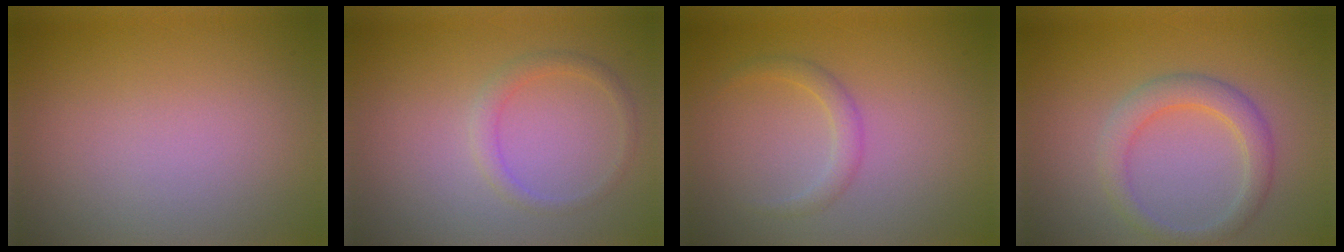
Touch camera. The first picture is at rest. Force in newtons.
{"total": 1.4, "press": 1.4, "slide": 0.1}
{"total": 1.4, "press": 1.4, "slide": 0.0}
{"total": 3.0, "press": 3.0, "slide": 0.0}